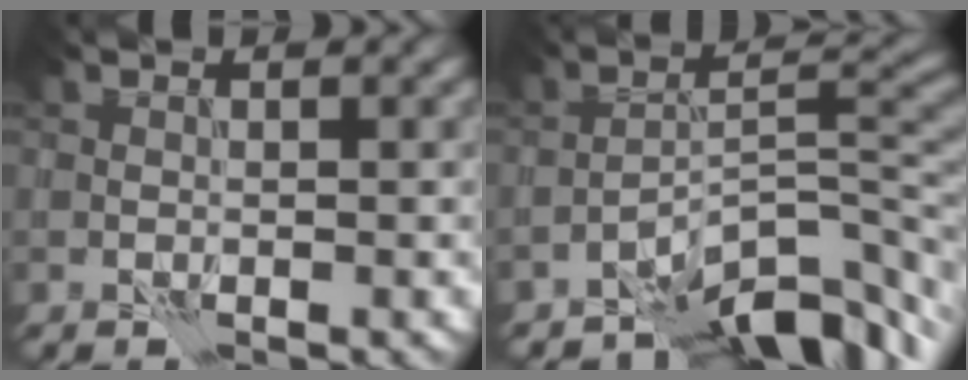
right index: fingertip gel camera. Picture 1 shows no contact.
{"total": 7.7, "force": [-5.7, 2.5, 4.6], "torque": [-0.047, 0.005, -0.107]}